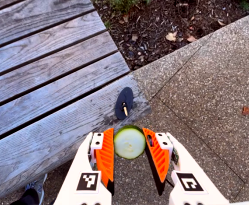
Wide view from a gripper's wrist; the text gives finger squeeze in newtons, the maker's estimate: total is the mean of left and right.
{"total": 7.4, "left": 7.3, "right": 7.5}